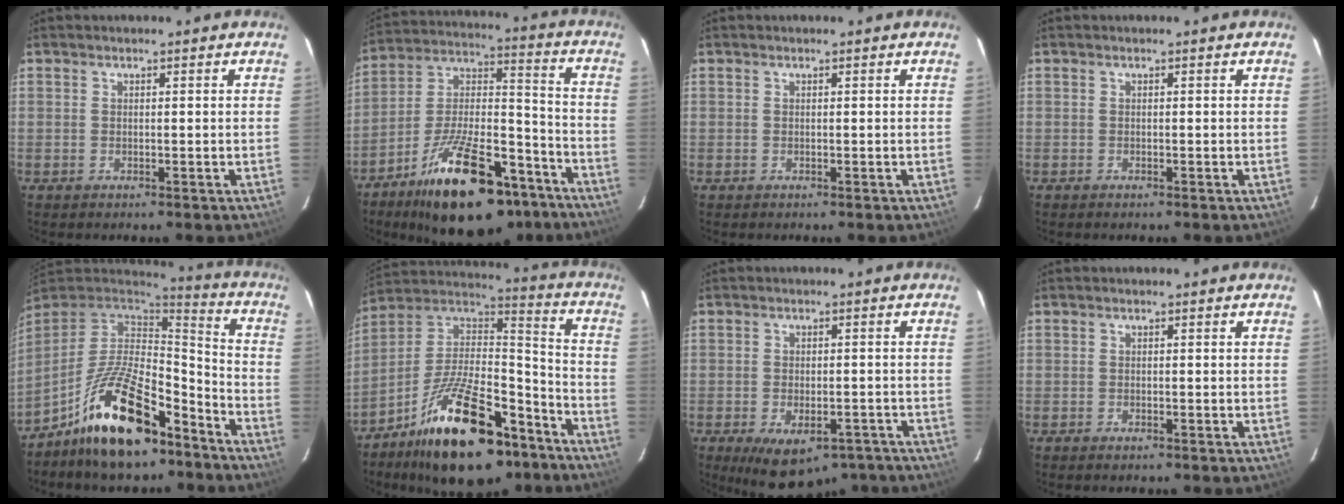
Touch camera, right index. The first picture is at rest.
{"total": 25.7, "force": [-17.0, 10.2, 16.2], "torque": [-0.278, 0.015, -0.255]}
{"total": 0.0}
{"total": 0.0}
{"total": 20.2, "force": [-12.8, 8.1, 13.3], "torque": [-0.254, 0.007, -0.218]}
{"total": 25.6, "force": [-15.6, 11.1, 17.1], "torque": [-0.305, 0.011, -0.241]}
{"total": 13.6, "force": [-9.0, 6.6, 7.7], "torque": [-0.137, -0.013, -0.116]}
{"total": 1.1, "force": [-0.8, 0.4, 0.6], "torque": [-0.010, -0.003, -0.016]}